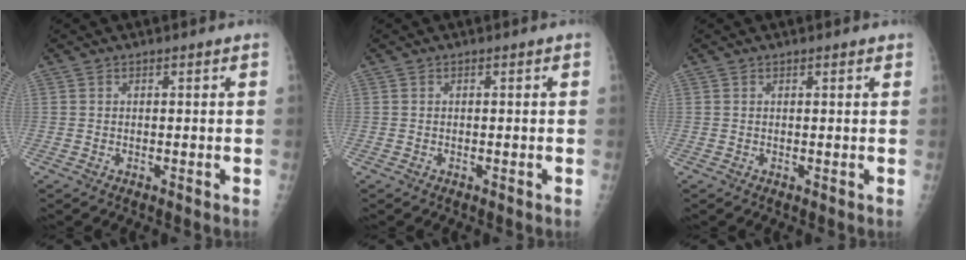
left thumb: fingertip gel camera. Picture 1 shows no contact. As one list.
[{"total": 0.0}, {"total": 1.2, "force": [1.0, 0.3, 0.7], "torque": [-0.007, 0.000, 0.012]}]